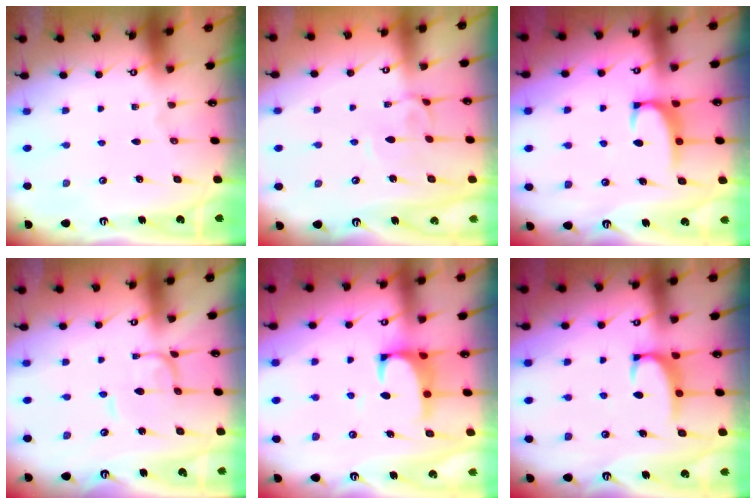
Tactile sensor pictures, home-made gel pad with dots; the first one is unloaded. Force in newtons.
{"total": 3.9, "press": 3.9, "slide": 0.1}
{"total": 2.3, "press": 2.2, "slide": 0.6}
{"total": 1.7, "press": 1.7, "slide": 0.2}
{"total": 1.7, "press": 1.6, "slide": 0.7}
{"total": 2.2, "press": 2.1, "slide": 0.6}